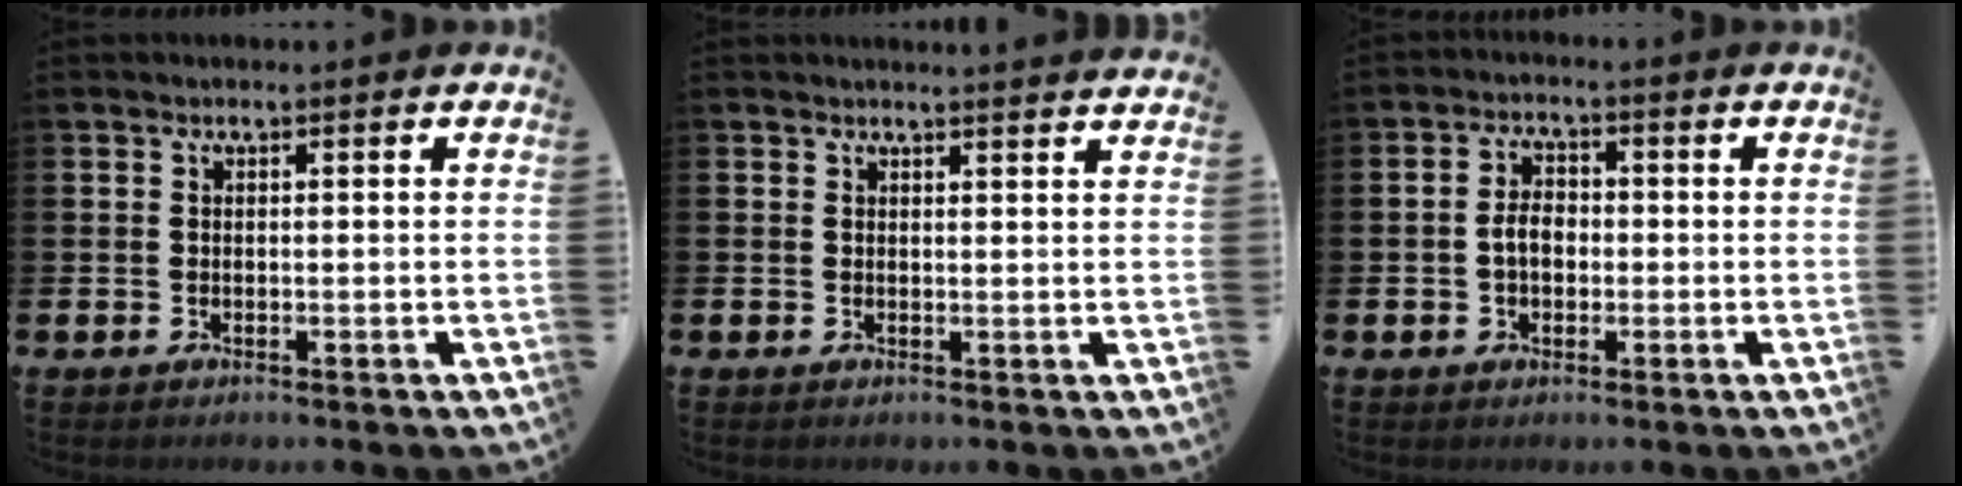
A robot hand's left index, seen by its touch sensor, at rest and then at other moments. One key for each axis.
{"total": 1.6, "fx": 1.5, "fy": -0.3, "fz": -0.2, "tx": 0.008, "ty": -0.012, "tz": 0.028}
{"total": 3.4, "fx": -0.5, "fy": 2.3, "fz": 2.6, "tx": -0.041, "ty": 0.004, "tz": -0.013}